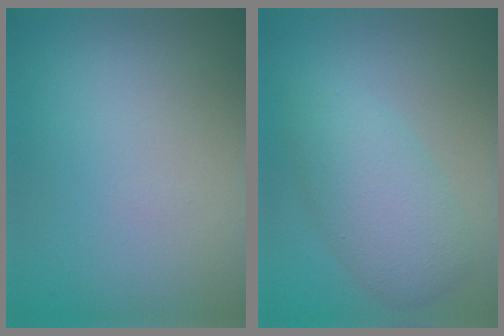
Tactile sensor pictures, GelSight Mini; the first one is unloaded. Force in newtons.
{"total": 4.3, "press": 4.3, "slide": 0.1}